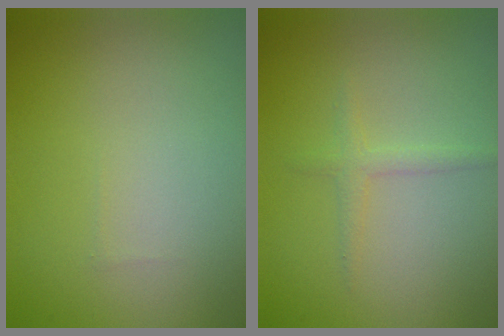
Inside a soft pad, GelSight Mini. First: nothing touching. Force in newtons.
{"total": 1.3, "press": 1.3, "slide": 0.0}